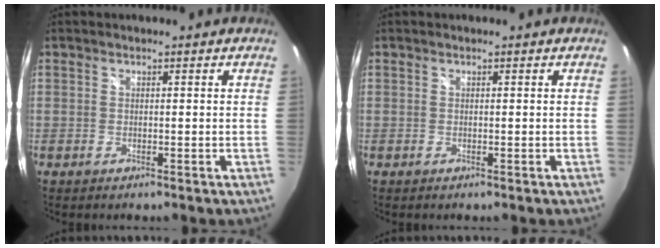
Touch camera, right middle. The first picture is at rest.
{"total": 0.0}